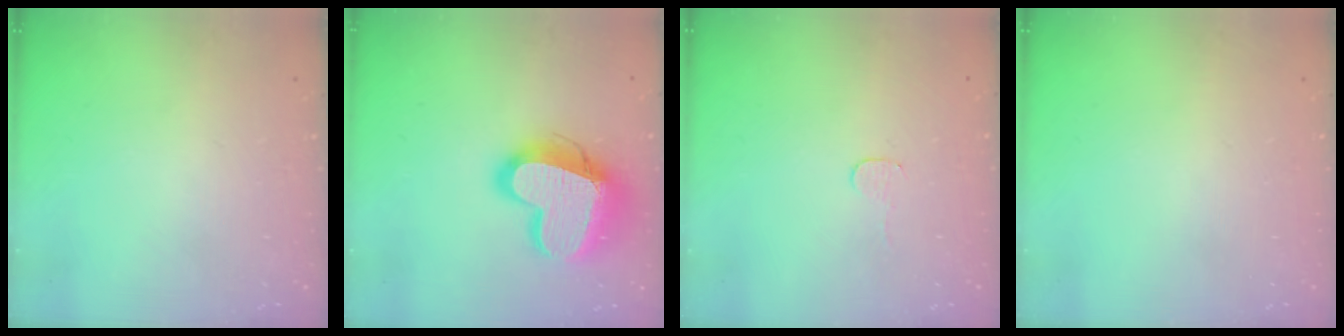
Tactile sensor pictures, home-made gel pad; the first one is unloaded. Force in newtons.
{"total": 19.4, "press": 19.3, "slide": 1.7}
{"total": 2.8, "press": 2.8, "slide": 0.2}
{"total": 0.0}